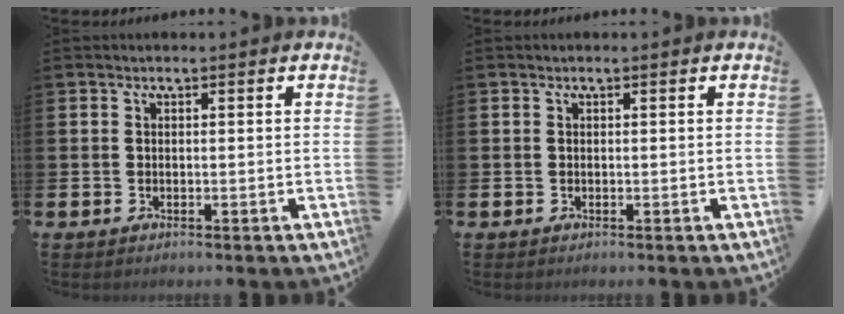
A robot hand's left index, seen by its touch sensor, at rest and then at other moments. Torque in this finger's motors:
{"motor_torque": [0.03, 0.03, 0.01, 0.00]}